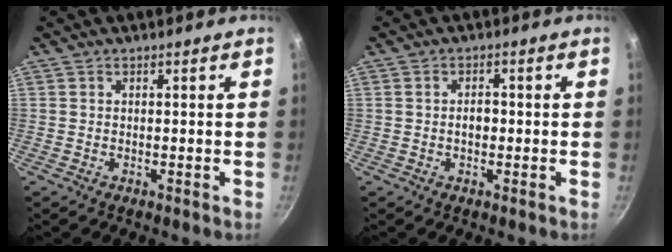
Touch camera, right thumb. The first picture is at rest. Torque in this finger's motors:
{"motor_torque": [-0.05, -0.16, 0.36, -0.35, 0.01]}